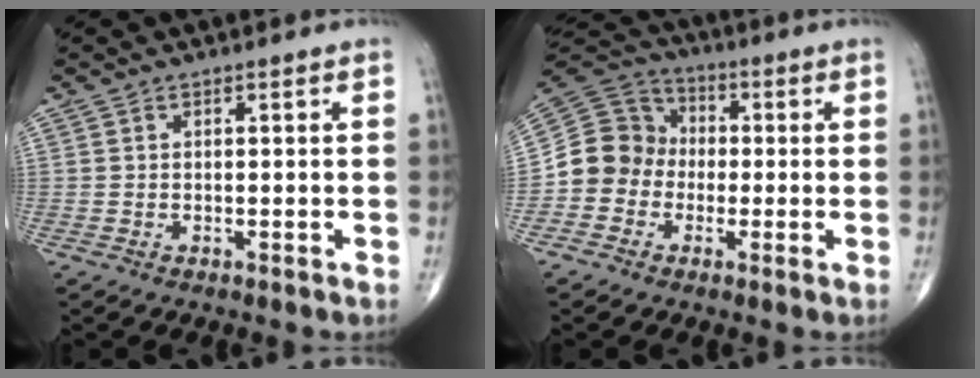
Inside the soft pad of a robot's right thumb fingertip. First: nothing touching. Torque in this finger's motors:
{"motor_torque": [0.06, 0.03, 0.41, -0.02, 0.05]}